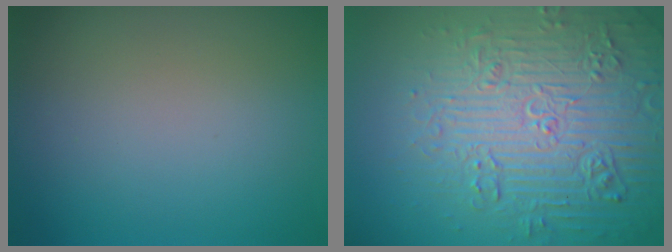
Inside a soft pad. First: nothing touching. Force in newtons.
{"total": 7.8, "press": 7.6, "slide": 1.9}